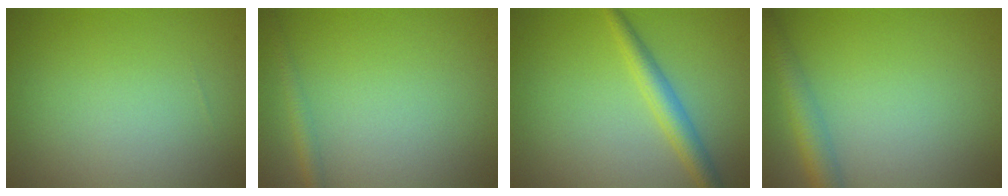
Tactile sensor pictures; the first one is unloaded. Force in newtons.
{"total": 1.3, "press": 1.3, "slide": 0.1}
{"total": 2.7, "press": 2.7, "slide": 0.2}
{"total": 3.0, "press": 3.0, "slide": 0.1}